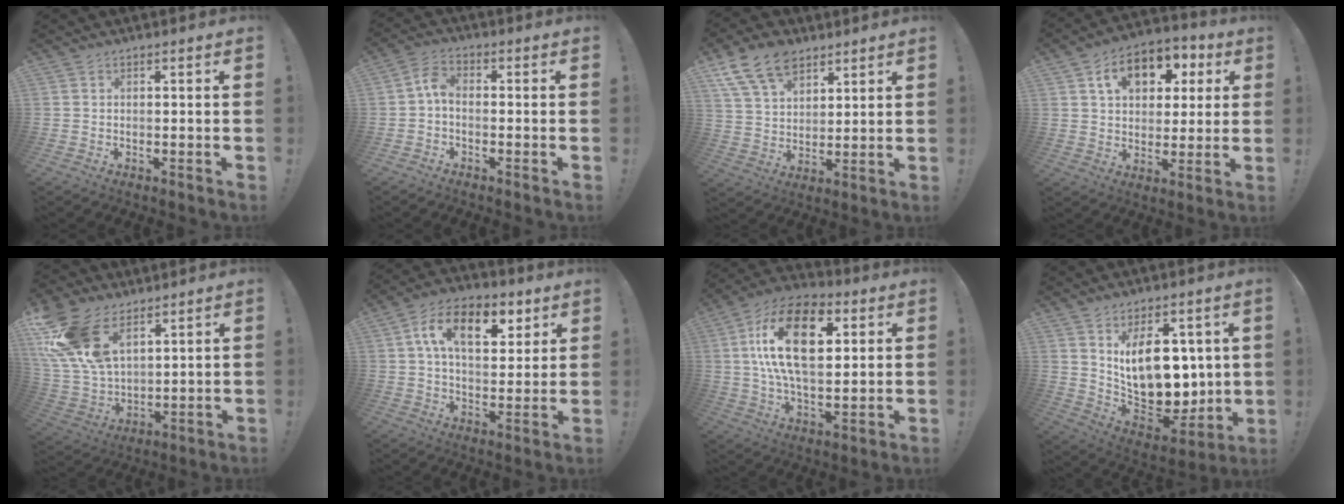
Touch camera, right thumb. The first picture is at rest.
{"total": 4.7, "force": [-0.8, 2.7, 3.8], "torque": [-0.075, 0.012, -0.014]}
{"total": 14.3, "force": [9.0, 8.9, 6.7], "torque": [-0.121, -0.044, 0.172]}
{"total": 13.4, "force": [5.1, 9.5, 7.9], "torque": [-0.124, -0.009, 0.096]}
{"total": 19.0, "force": [9.6, 11.2, 11.9], "torque": [-0.258, -0.046, 0.181]}
{"total": 15.0, "force": [5.8, 8.6, 10.9], "torque": [-0.168, -0.009, 0.099]}
{"total": 23.1, "force": [5.5, 12.8, 18.5], "torque": [-0.337, -0.009, 0.087]}
{"total": 17.4, "force": [4.9, 10.8, 12.7], "torque": [-0.217, -0.056, 0.094]}